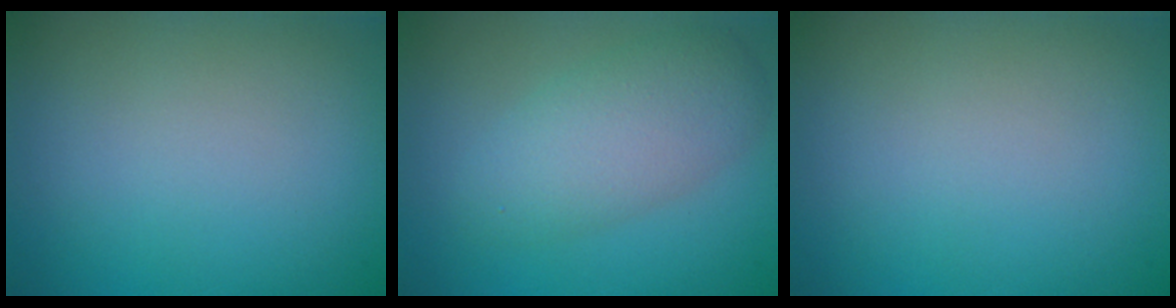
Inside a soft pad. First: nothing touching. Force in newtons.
{"total": 4.5, "press": 4.5, "slide": 0.1}
{"total": 0.0}